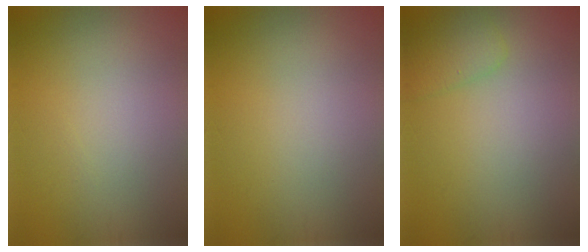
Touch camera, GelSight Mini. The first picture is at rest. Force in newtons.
{"total": 0.0}
{"total": 2.0, "press": 2.0, "slide": 0.1}